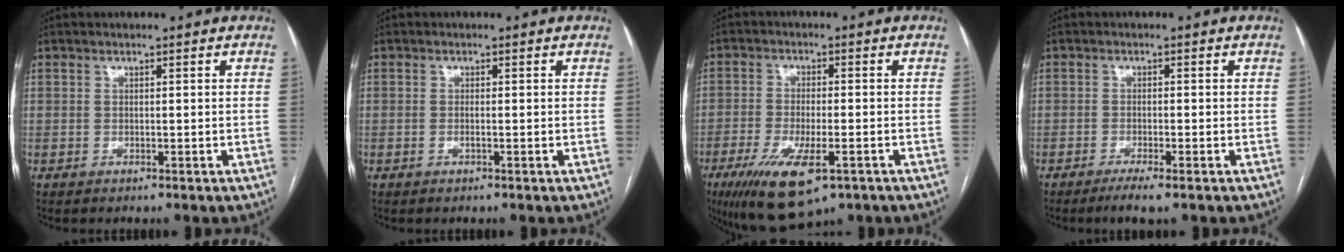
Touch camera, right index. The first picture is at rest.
{"total": 0.8, "force": [-0.2, 0.0, 0.7], "torque": [-0.015, 0.000, -0.003]}
{"total": 11.7, "force": [-6.2, 3.5, 9.3], "torque": [-0.172, -0.025, -0.094]}
{"total": 3.1, "force": [-2.1, 0.1, 2.3], "torque": [-0.043, -0.007, -0.037]}